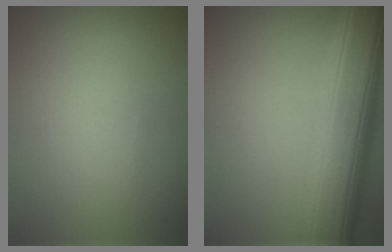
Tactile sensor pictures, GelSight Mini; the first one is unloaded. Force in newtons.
{"total": 11.3, "press": 11.3, "slide": 0.3}